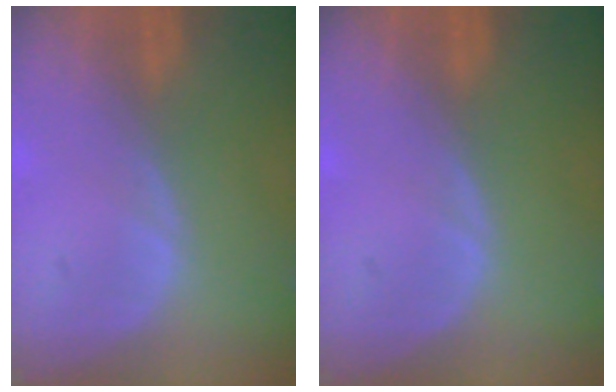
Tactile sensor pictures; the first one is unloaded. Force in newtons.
{"total": 0.0}